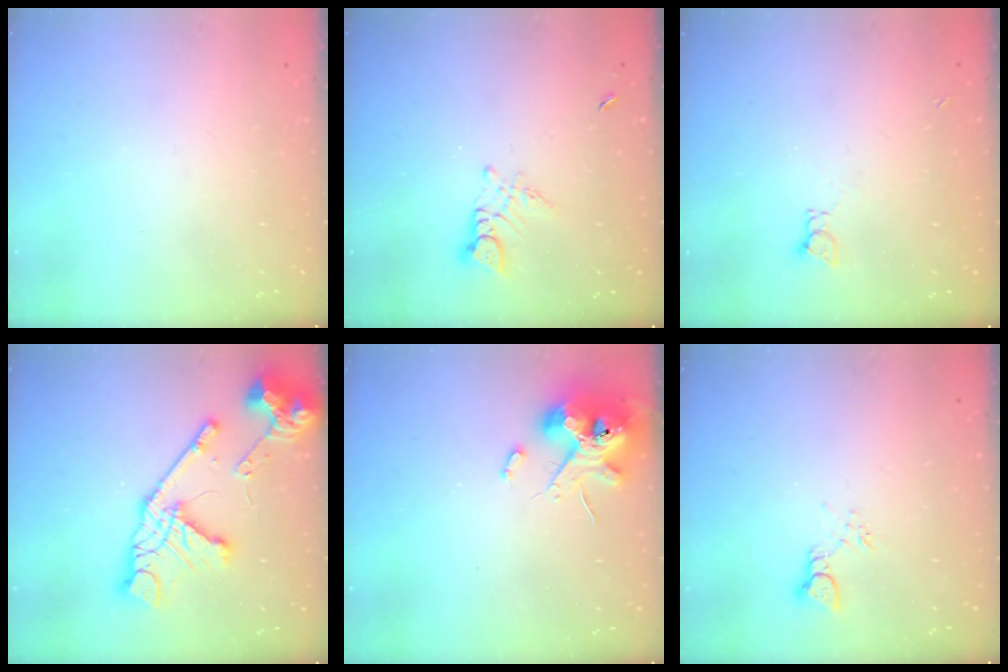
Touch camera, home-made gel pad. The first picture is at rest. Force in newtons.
{"total": 3.4, "press": 3.4, "slide": 0.4}
{"total": 2.0, "press": 2.0, "slide": 0.3}
{"total": 19.9, "press": 19.8, "slide": 2.1}
{"total": 12.1, "press": 12.0, "slide": 1.6}
{"total": 2.6, "press": 2.6, "slide": 0.2}